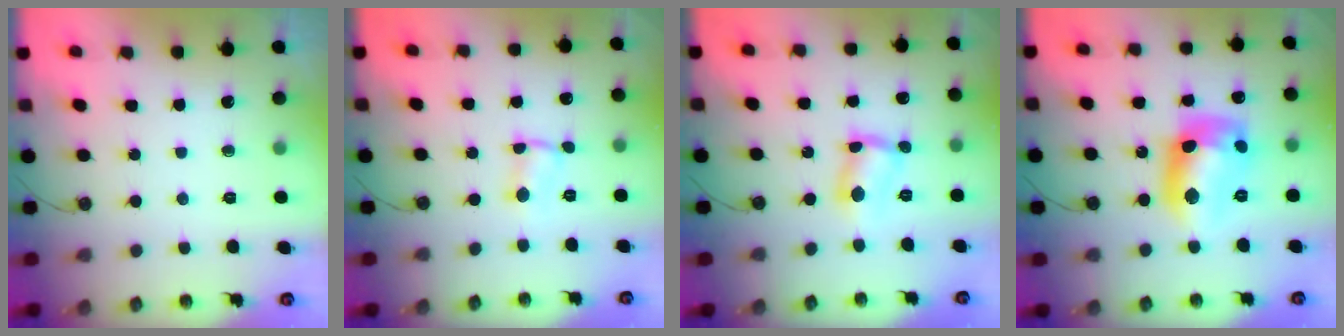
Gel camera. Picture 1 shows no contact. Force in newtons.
{"total": 1.4, "press": 1.3, "slide": 0.4}
{"total": 5.6, "press": 5.6, "slide": 0.3}
{"total": 13.6, "press": 13.6, "slide": 1.2}